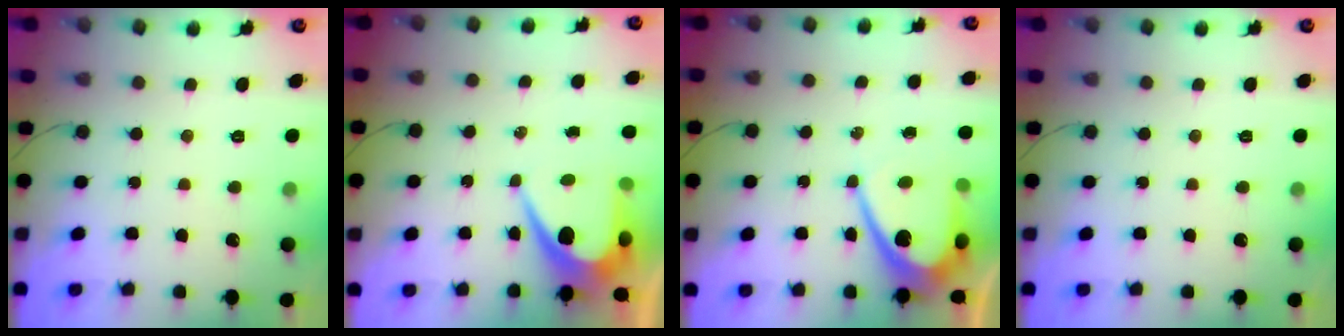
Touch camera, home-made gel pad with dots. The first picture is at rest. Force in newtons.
{"total": 7.8, "press": 7.8, "slide": 0.4}
{"total": 10.3, "press": 10.2, "slide": 0.9}
{"total": 0.0}